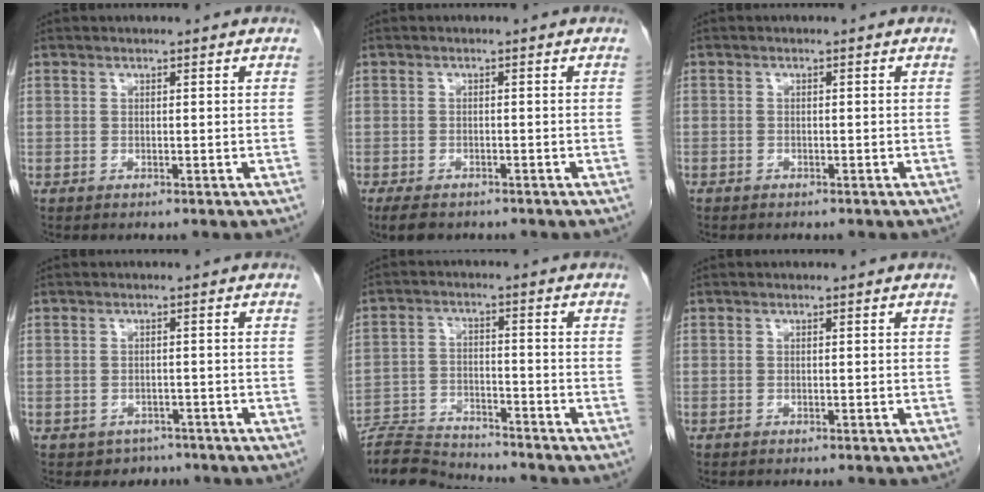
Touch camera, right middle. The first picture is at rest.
{"total": 4.5, "force": [-3.4, 2.0, 2.1], "torque": [-0.032, -0.008, -0.046]}
{"total": 0.8, "force": [-0.6, 0.5, 0.0], "torque": [-0.005, 0.003, -0.010]}
{"total": 2.8, "force": [-2.0, 2.0, -0.1], "torque": [-0.003, 0.009, -0.025]}
{"total": 8.9, "force": [-8.8, 0.1, 0.6], "torque": [-0.012, -0.004, -0.158]}
{"total": 0.0}